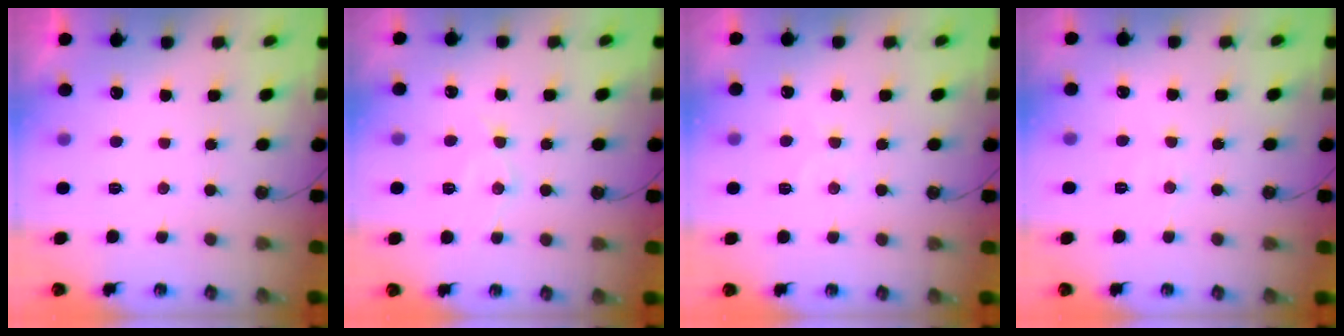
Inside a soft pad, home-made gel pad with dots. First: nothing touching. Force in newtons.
{"total": 10.2, "press": 10.2, "slide": 0.8}
{"total": 5.7, "press": 5.7, "slide": 0.7}
{"total": 4.8, "press": 4.7, "slide": 0.9}